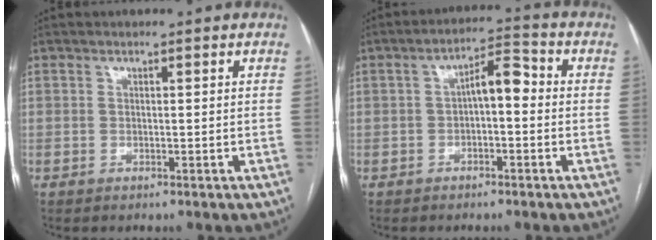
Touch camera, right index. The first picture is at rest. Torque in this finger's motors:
{"motor_torque": [0.89, -0.21, 0.30, 0.08]}